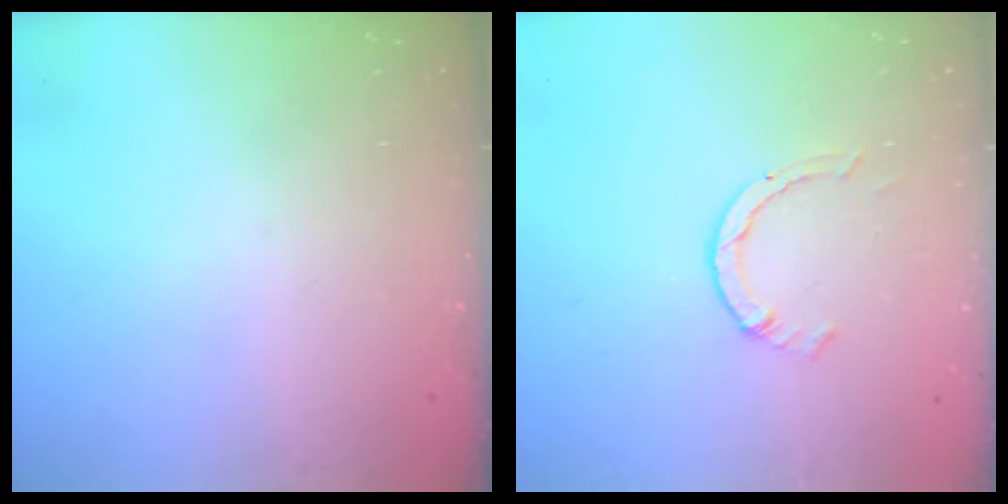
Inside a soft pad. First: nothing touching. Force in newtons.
{"total": 2.6, "press": 2.5, "slide": 0.3}